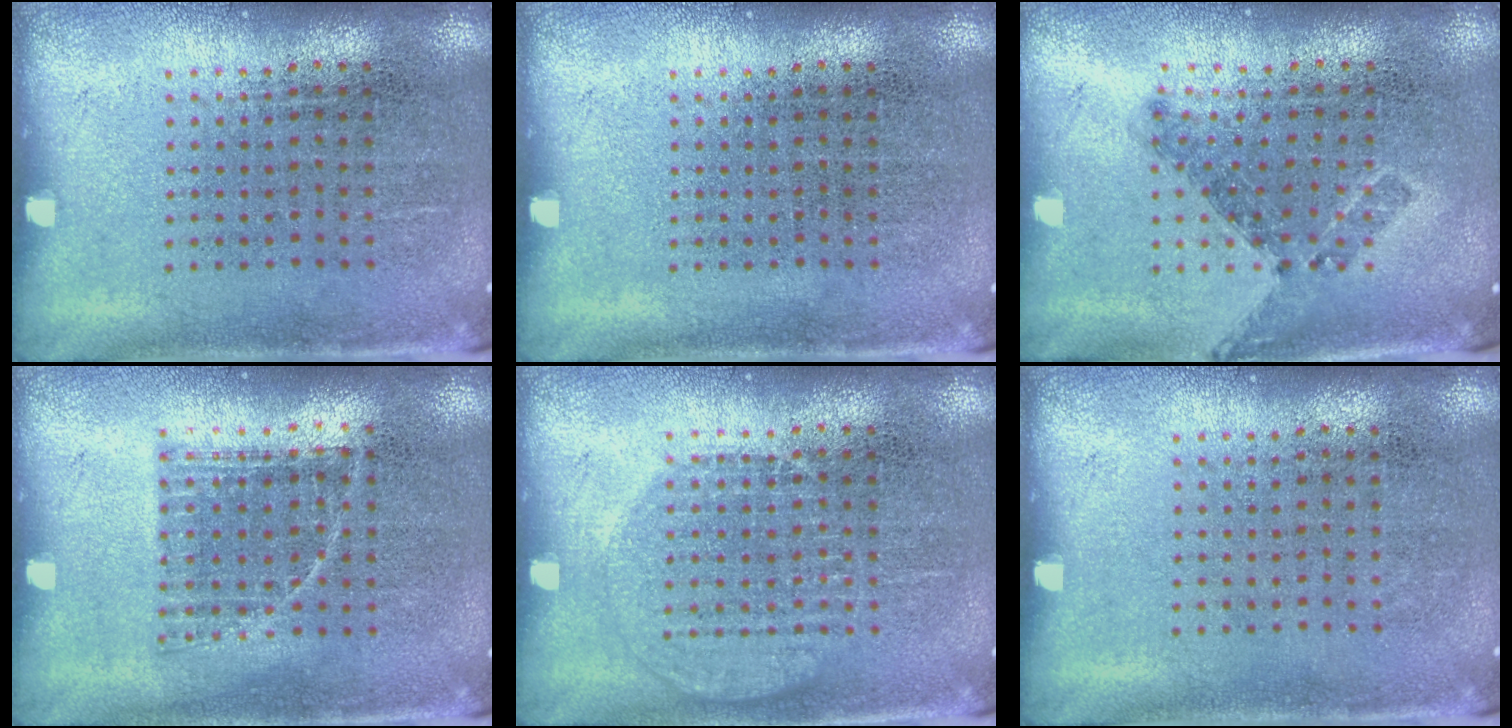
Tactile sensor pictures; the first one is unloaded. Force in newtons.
{"total": 0.0}
{"total": 0.6, "press": 0.5, "slide": 0.3}
{"total": 0.8, "press": 0.7, "slide": 0.5}
{"total": 1.9, "press": 1.8, "slide": 0.4}
{"total": 0.0}